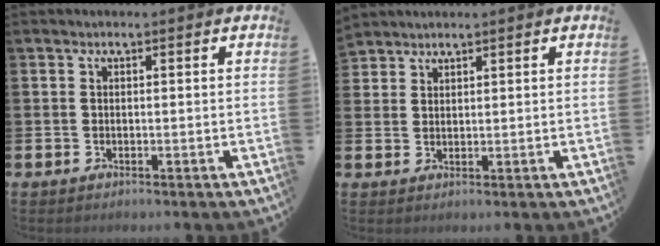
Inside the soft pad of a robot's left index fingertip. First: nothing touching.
{"total": 2.5, "force": [2.4, 0.4, -0.4], "torque": [0.010, -0.012, 0.045]}